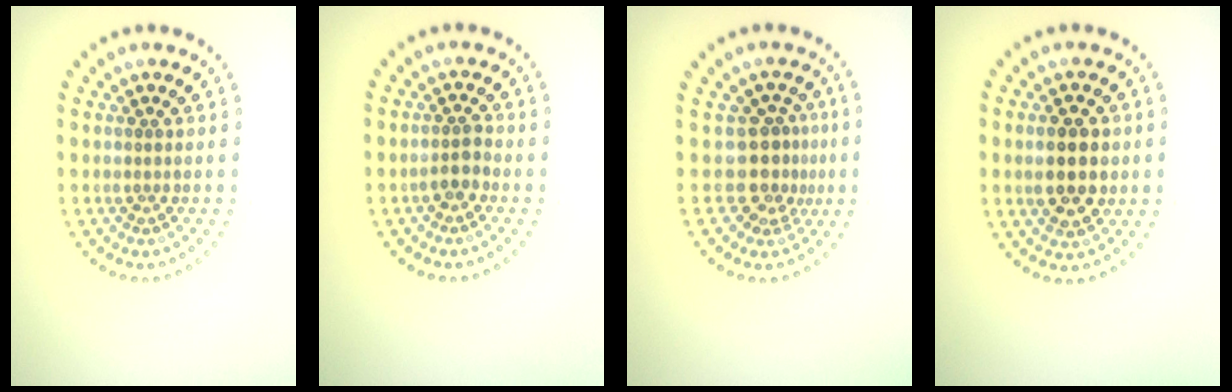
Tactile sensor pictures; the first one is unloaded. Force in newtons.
{"total": 1.7, "press": 1.5, "slide": 0.7}
{"total": 3.1, "press": 2.2, "slide": 2.2}
{"total": 4.9, "press": 4.9, "slide": 0.2}